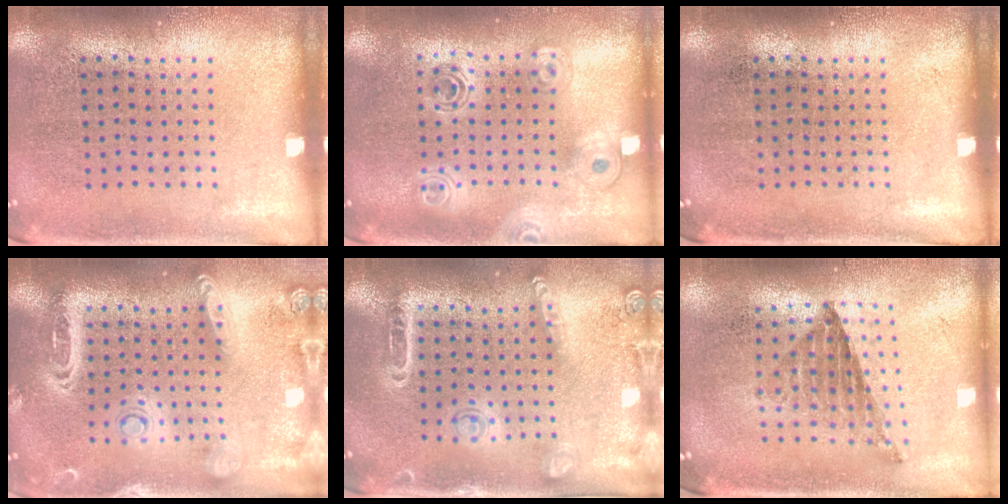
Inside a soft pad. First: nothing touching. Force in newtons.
{"total": 1.6, "press": 1.4, "slide": 0.7}
{"total": 0.0}
{"total": 2.6, "press": 2.3, "slide": 1.2}
{"total": 1.6, "press": 1.5, "slide": 0.4}
{"total": 0.7, "press": 0.7, "slide": 0.1}